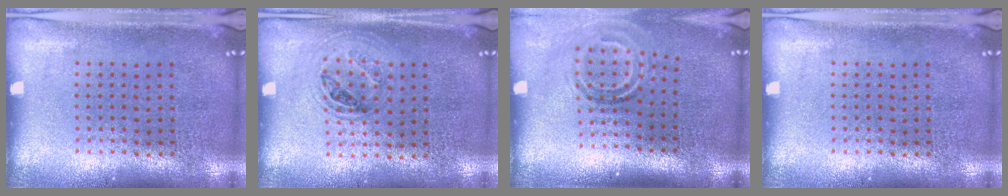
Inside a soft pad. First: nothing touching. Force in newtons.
{"total": 1.0, "press": 0.9, "slide": 0.3}
{"total": 1.9, "press": 1.1, "slide": 1.5}
{"total": 0.0}